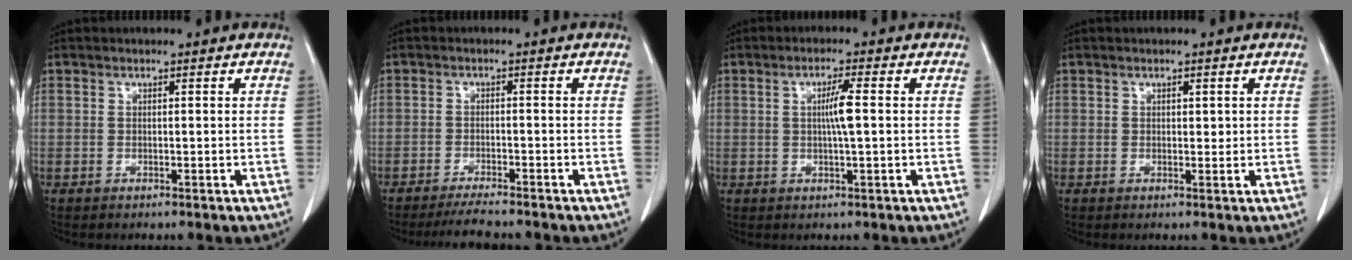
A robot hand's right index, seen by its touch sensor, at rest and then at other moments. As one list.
[{"total": 4.9, "force": [-4.4, -0.1, 2.1], "torque": [-0.032, -0.015, -0.072]}, {"total": 3.7, "force": [0.2, -0.1, 3.7], "torque": [-0.067, -0.002, 0.004]}, {"total": 1.1, "force": [0.4, 0.6, 0.8], "torque": [-0.008, -0.001, 0.006]}]